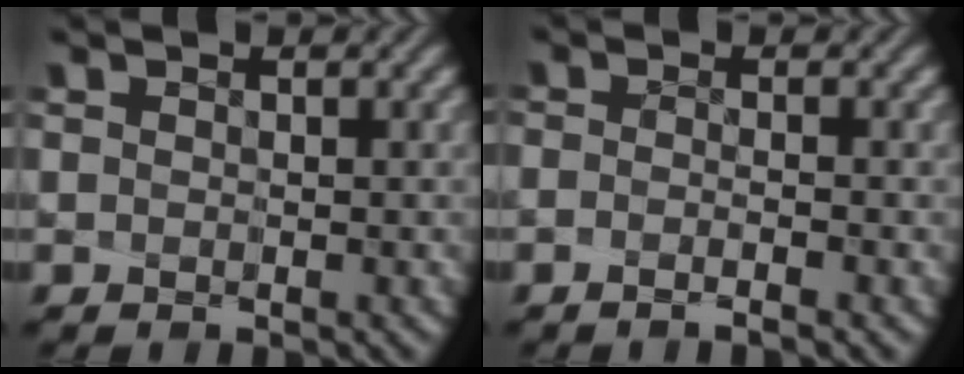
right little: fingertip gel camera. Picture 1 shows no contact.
{"total": 1.9, "force": [-1.5, -1.1, 0.4], "torque": [0.002, -0.020, -0.015]}